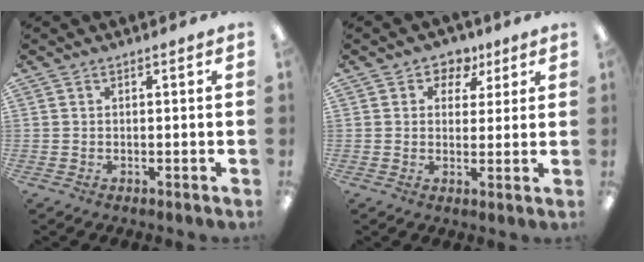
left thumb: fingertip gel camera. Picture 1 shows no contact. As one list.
[{"total": 6.1, "force": [3.6, 4.7, 1.5], "torque": [-0.021, -0.019, 0.059]}]